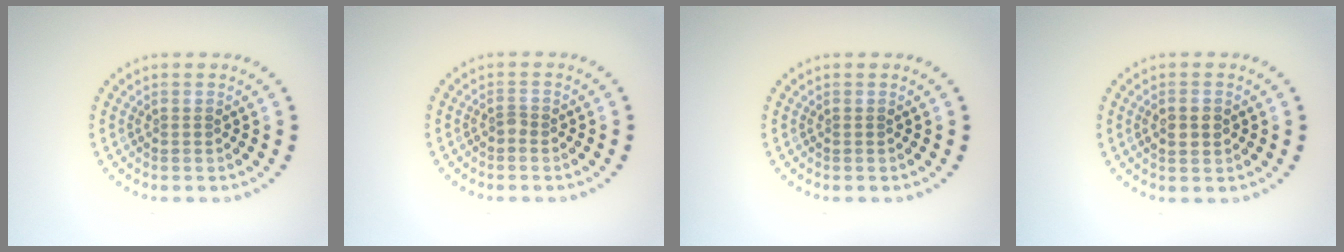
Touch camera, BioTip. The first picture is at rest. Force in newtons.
{"total": 0.8, "press": 0.6, "slide": 0.5}
{"total": 0.0}
{"total": 1.6, "press": 1.6, "slide": 0.0}